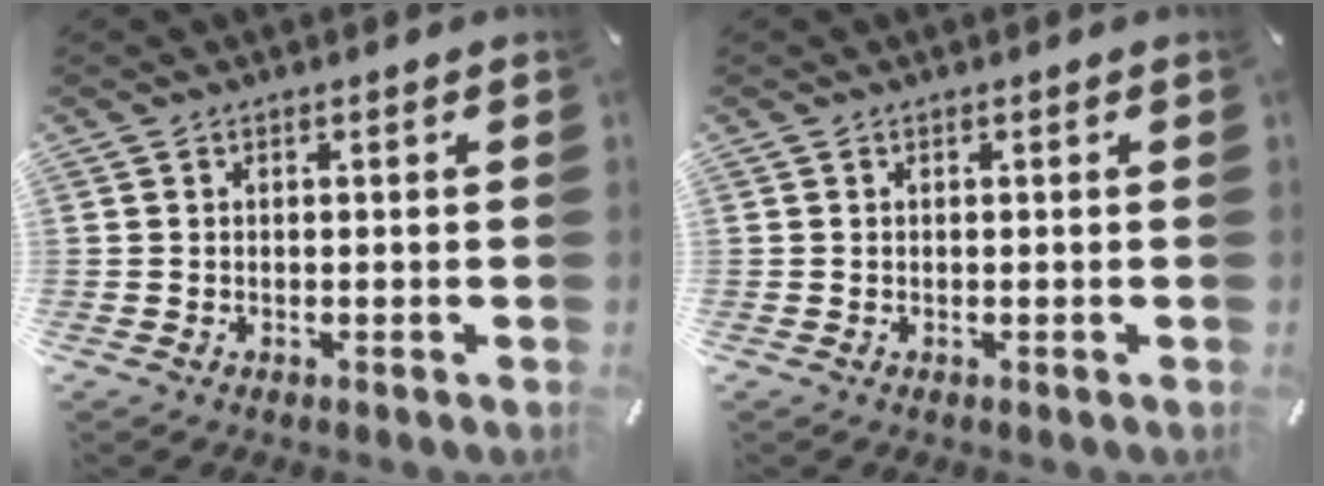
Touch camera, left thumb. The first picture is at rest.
{"total": 0.0}